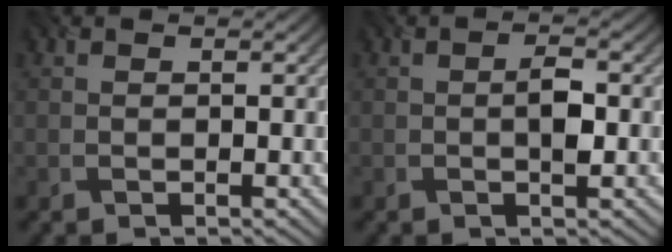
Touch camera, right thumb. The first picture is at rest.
{"total": 2.4, "force": [-0.2, 0.9, 2.2], "torque": [-0.039, 0.003, -0.005]}